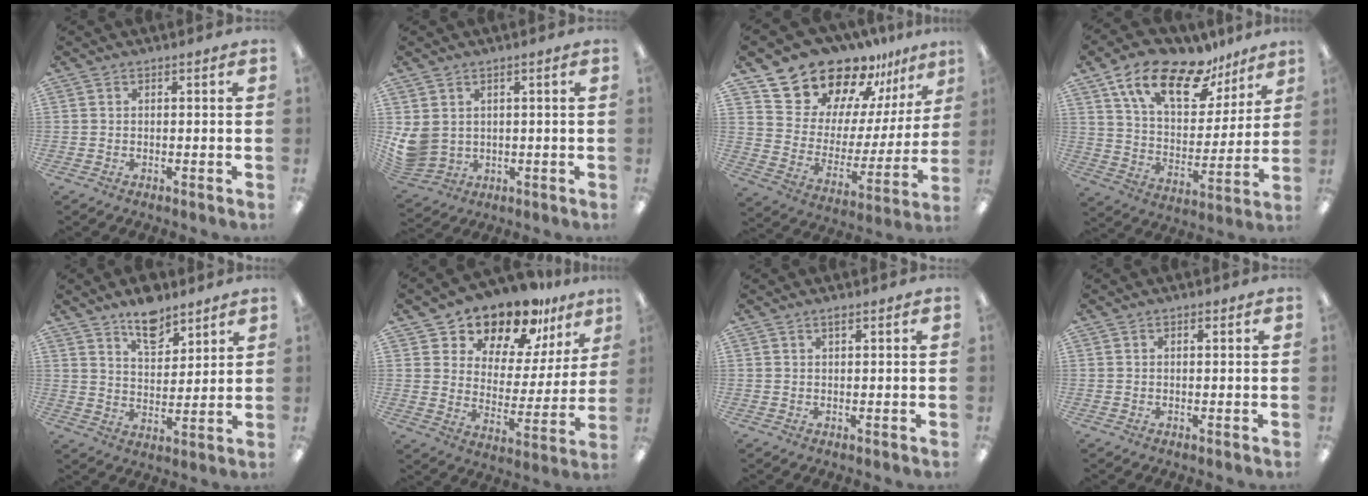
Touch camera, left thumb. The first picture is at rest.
{"total": 5.9, "force": [1.4, 5.1, 2.7], "torque": [-0.084, -0.007, 0.028]}
{"total": 18.1, "force": [16.3, 7.6, 2.5], "torque": [-0.068, -0.146, 0.298]}
{"total": 18.9, "force": [12.7, 8.7, 10.9], "torque": [-0.194, -0.067, 0.220]}
{"total": 9.7, "force": [7.6, 4.6, 4.0], "torque": [-0.054, -0.044, 0.134]}
{"total": 15.0, "force": [13.5, 5.6, 3.5], "torque": [-0.069, -0.114, 0.243]}
{"total": 1.1, "force": [0.9, 0.2, 0.6], "torque": [-0.015, 0.000, 0.016]}
{"total": 0.6, "force": [0.5, 0.3, 0.2], "torque": [0.003, -0.002, 0.007]}